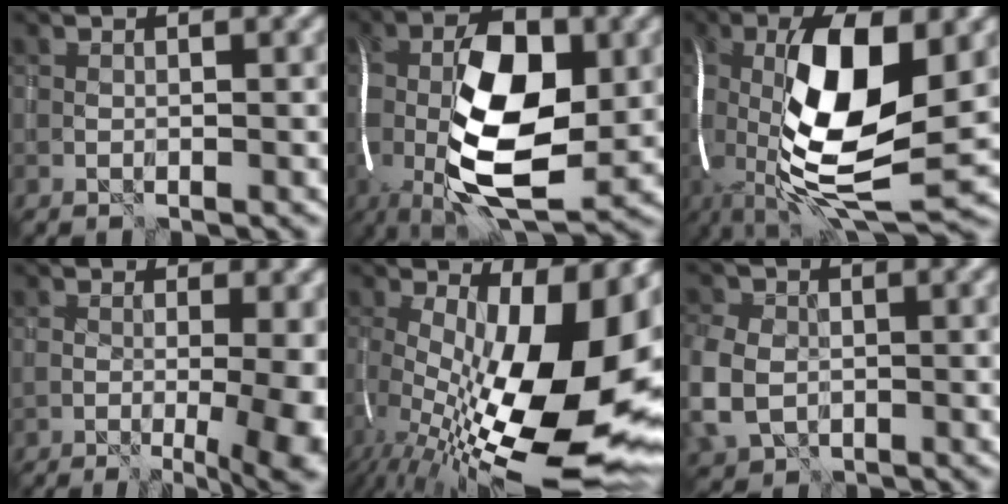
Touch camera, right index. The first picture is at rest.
{"total": 14.2, "force": [-1.4, 6.6, 12.5], "torque": [-0.225, 0.008, -0.034]}
{"total": 15.0, "force": [-0.2, 5.7, 13.9], "torque": [-0.262, -0.001, -0.010]}
{"total": 8.9, "force": [-0.3, 3.7, 8.1], "torque": [-0.061, -0.007, -0.004]}
{"total": 18.8, "force": [-1.5, 7.9, 16.9], "torque": [-0.244, -0.022, -0.015]}
{"total": 6.4, "force": [-1.0, 5.1, 3.7], "torque": [-0.106, -0.013, -0.020]}